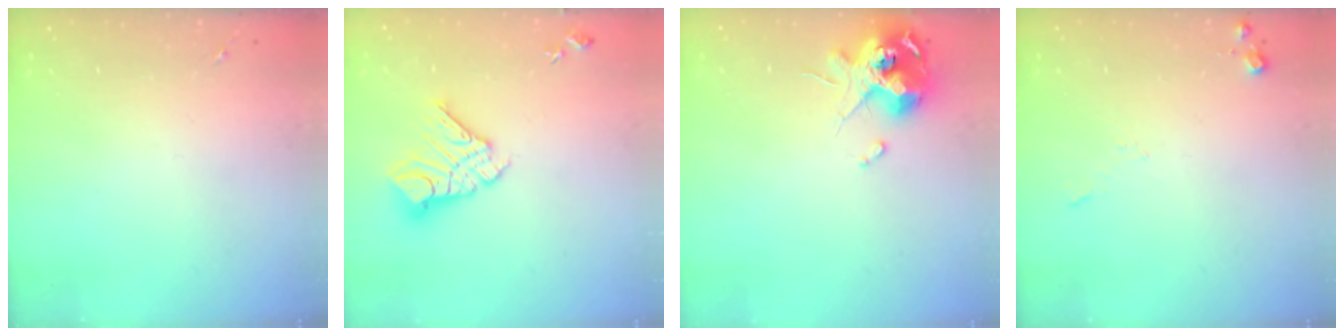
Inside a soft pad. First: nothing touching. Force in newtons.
{"total": 14.1, "press": 14.1, "slide": 1.4}
{"total": 13.2, "press": 13.1, "slide": 1.8}
{"total": 6.2, "press": 6.2, "slide": 0.5}